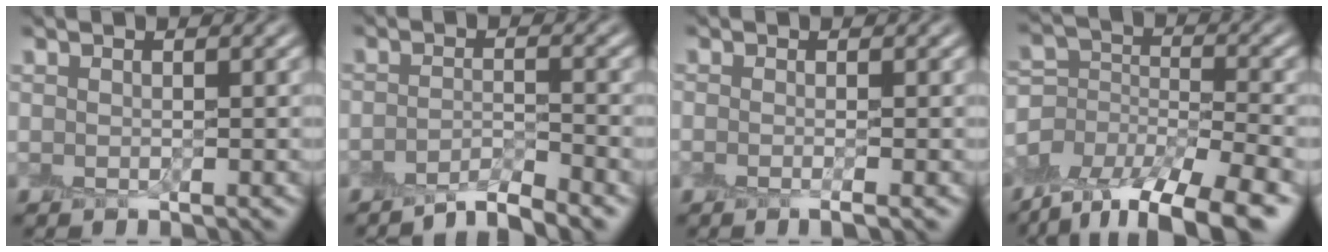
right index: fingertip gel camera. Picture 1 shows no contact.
{"total": 3.3, "force": [-2.7, 0.6, 1.8], "torque": [-0.020, 0.004, -0.058]}
{"total": 1.3, "force": [-0.4, 0.3, 1.2], "torque": [-0.019, -0.009, -0.010]}
{"total": 11.1, "force": [-8.5, 4.3, 5.8], "torque": [-0.098, 0.003, -0.148]}